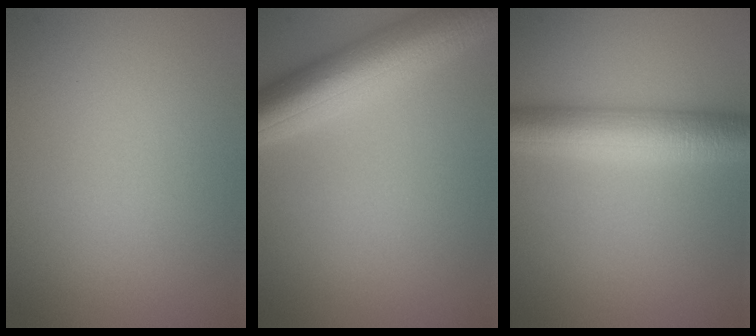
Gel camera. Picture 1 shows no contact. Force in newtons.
{"total": 8.3, "press": 8.3, "slide": 0.1}
{"total": 6.3, "press": 6.3, "slide": 0.1}